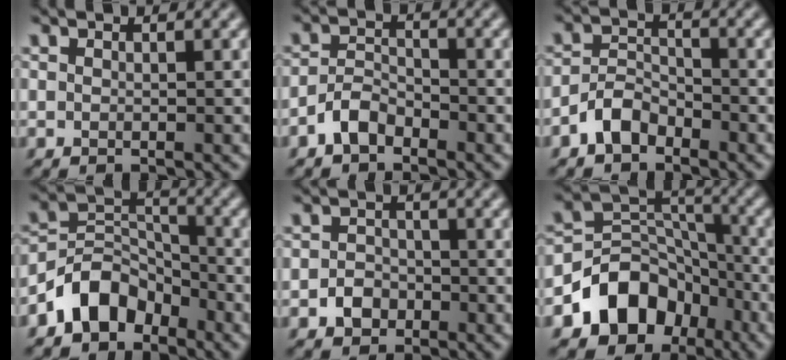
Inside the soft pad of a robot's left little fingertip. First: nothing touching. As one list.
[{"total": 2.7, "force": [-2.0, 1.3, 1.2], "torque": [-0.022, 0.010, -0.045]}, {"total": 3.0, "force": [-2.3, 1.6, 1.3], "torque": [-0.023, 0.012, -0.049]}, {"total": 5.3, "force": [-3.6, 3.4, 2.0], "torque": [-0.026, 0.010, -0.074]}, {"total": 2.1, "force": [-1.2, 1.6, 0.7], "torque": [-0.005, 0.002, -0.027]}, {"total": 8.0, "force": [-4.3, 5.9, 3.1], "torque": [-0.029, 0.002, -0.084]}]